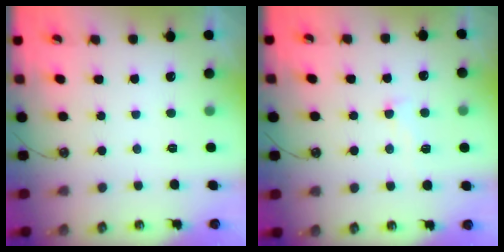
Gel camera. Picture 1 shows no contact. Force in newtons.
{"total": 0.9, "press": 0.6, "slide": 0.7}